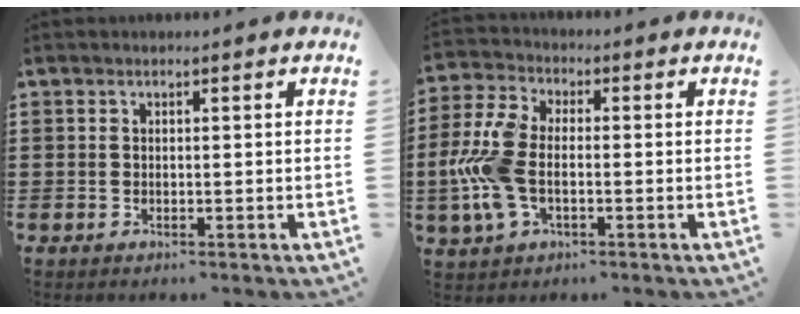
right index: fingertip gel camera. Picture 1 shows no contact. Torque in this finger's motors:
{"motor_torque": [2.14, 0.00, 0.47, 0.21]}